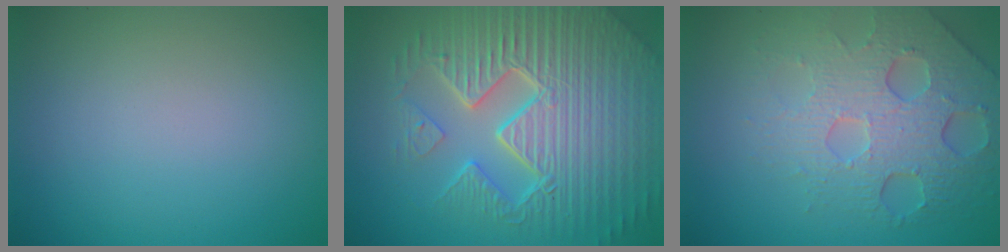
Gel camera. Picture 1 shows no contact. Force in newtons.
{"total": 11.1, "press": 7.2, "slide": 8.5}
{"total": 6.9, "press": 4.9, "slide": 4.9}